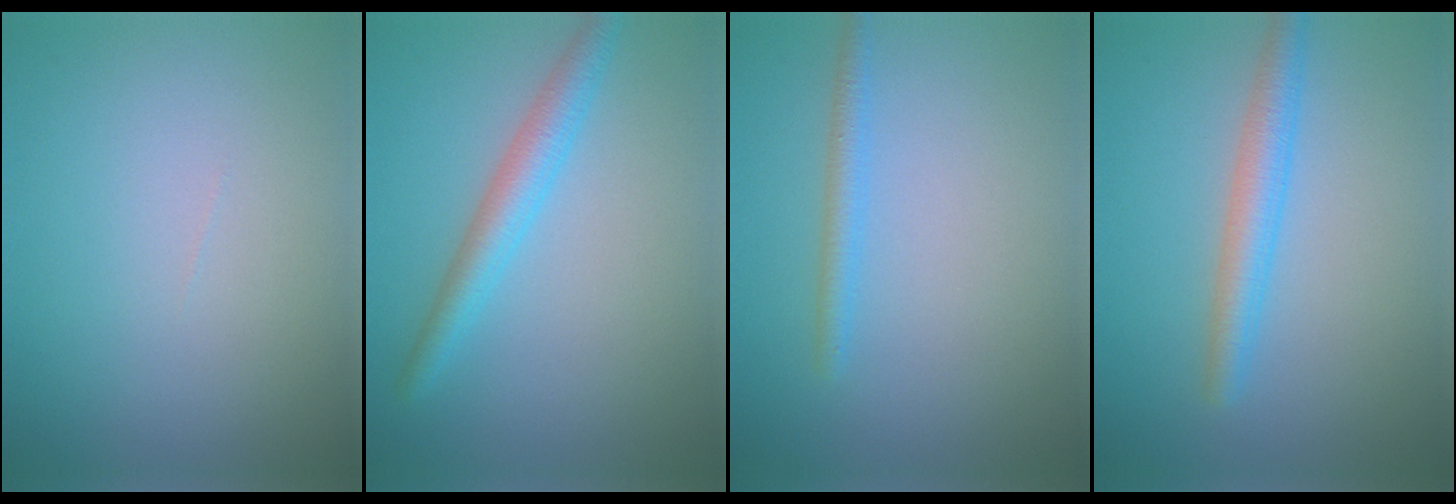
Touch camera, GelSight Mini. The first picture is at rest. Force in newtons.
{"total": 3.2, "press": 3.2, "slide": 0.2}
{"total": 1.7, "press": 1.7, "slide": 0.0}
{"total": 3.0, "press": 3.0, "slide": 0.1}